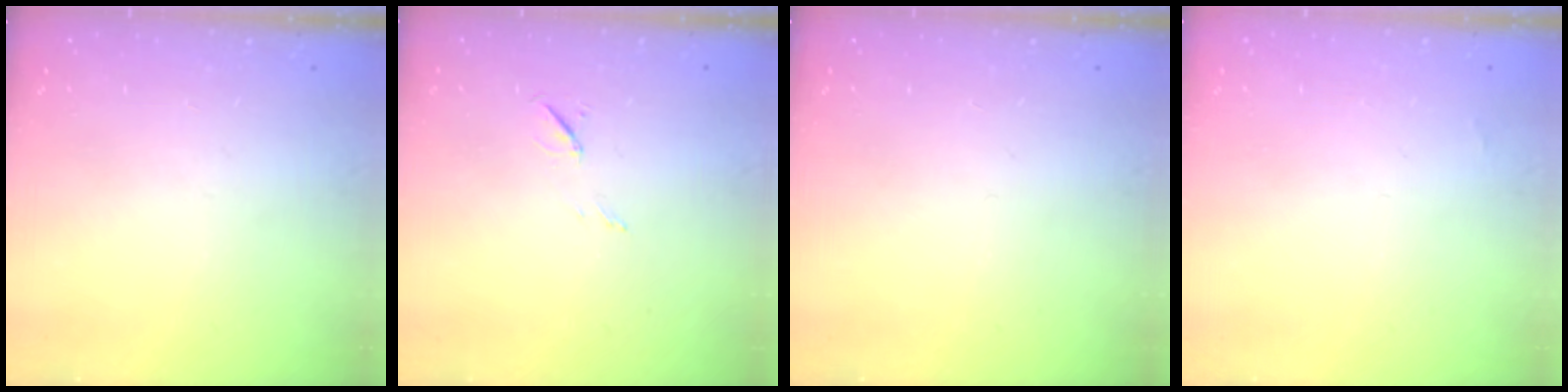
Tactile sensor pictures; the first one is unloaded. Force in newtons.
{"total": 5.0, "press": 4.6, "slide": 1.9}
{"total": 0.0}
{"total": 1.3, "press": 1.3, "slide": 0.2}